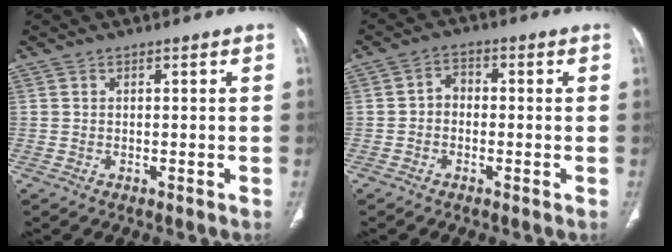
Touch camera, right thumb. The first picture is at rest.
{"total": 3.2, "force": [-0.6, 2.6, 1.8], "torque": [-0.016, 0.016, -0.022]}